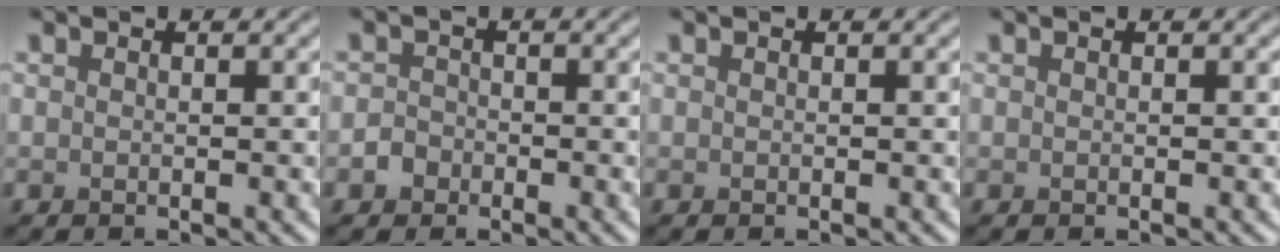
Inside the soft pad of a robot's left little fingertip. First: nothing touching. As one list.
[{"total": 1.5, "force": [-0.8, 1.2, 0.4], "torque": [-0.001, 0.002, -0.018]}, {"total": 0.0}, {"total": 0.0}]